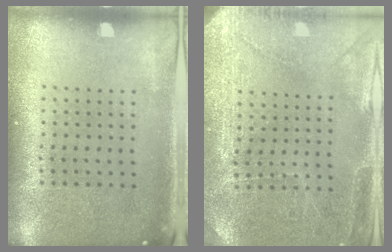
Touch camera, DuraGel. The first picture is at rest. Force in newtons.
{"total": 2.8, "press": 2.8, "slide": 0.4}